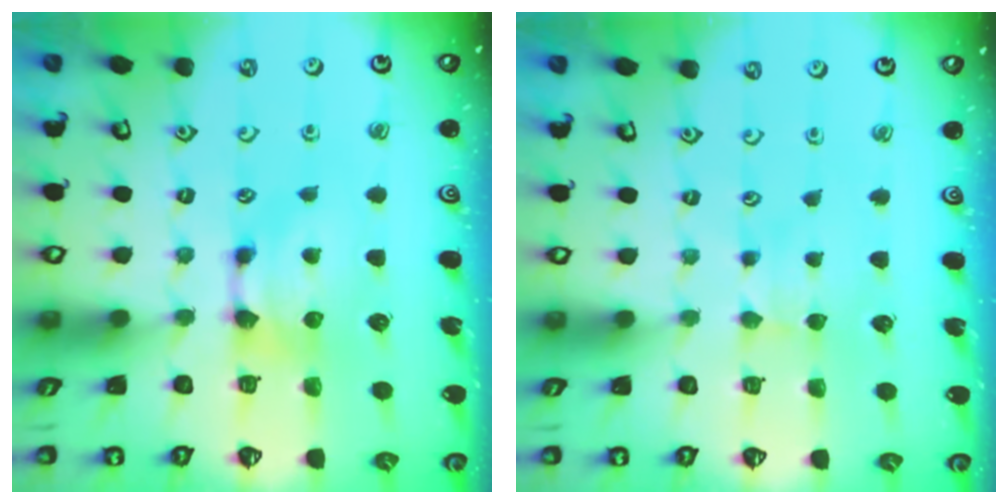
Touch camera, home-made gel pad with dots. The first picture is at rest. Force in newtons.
{"total": 2.4, "press": 2.3, "slide": 0.5}